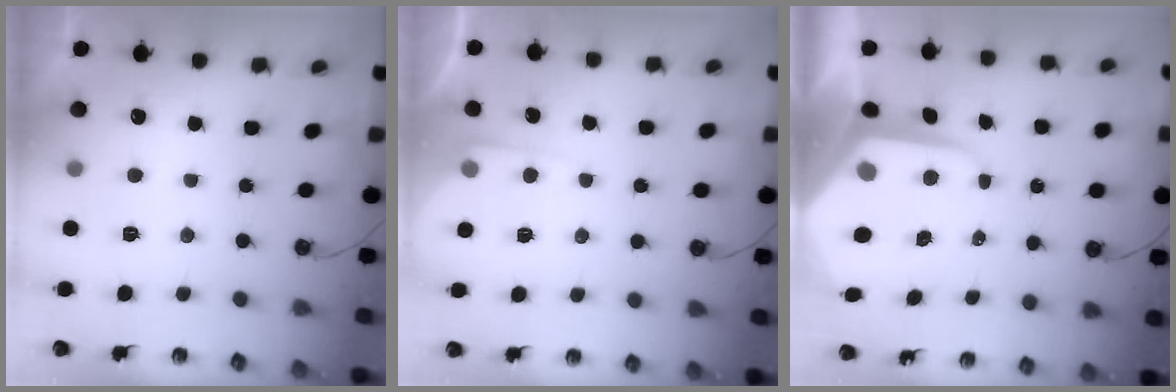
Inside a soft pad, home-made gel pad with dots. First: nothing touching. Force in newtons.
{"total": 4.2, "press": 4.1, "slide": 0.6}
{"total": 12.7, "press": 12.6, "slide": 1.0}